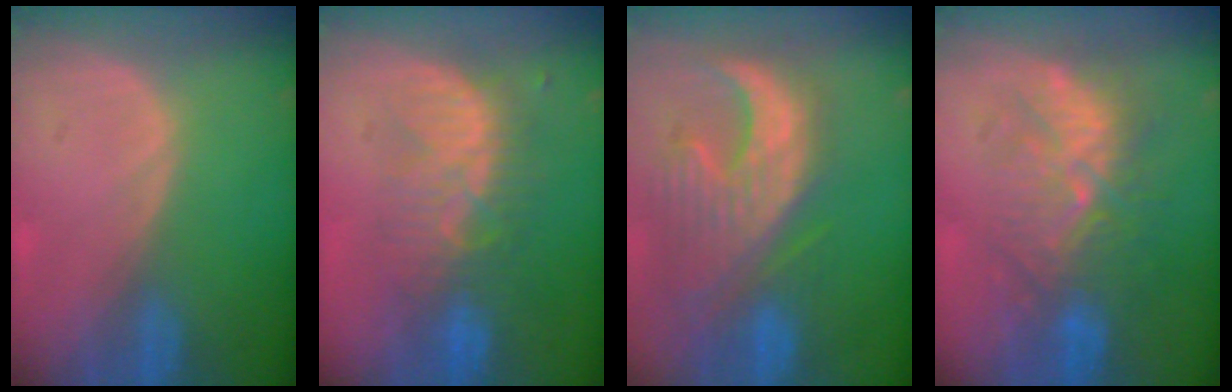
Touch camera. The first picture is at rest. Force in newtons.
{"total": 8.2, "press": 7.8, "slide": 2.5}
{"total": 12.6, "press": 11.2, "slide": 5.8}
{"total": 9.2, "press": 9.0, "slide": 2.1}